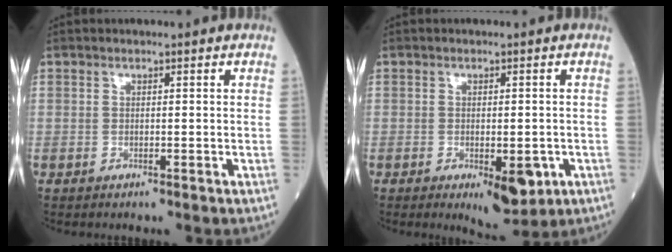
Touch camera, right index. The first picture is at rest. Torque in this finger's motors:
{"motor_torque": [0.77, -0.28, 0.28, 0.06]}